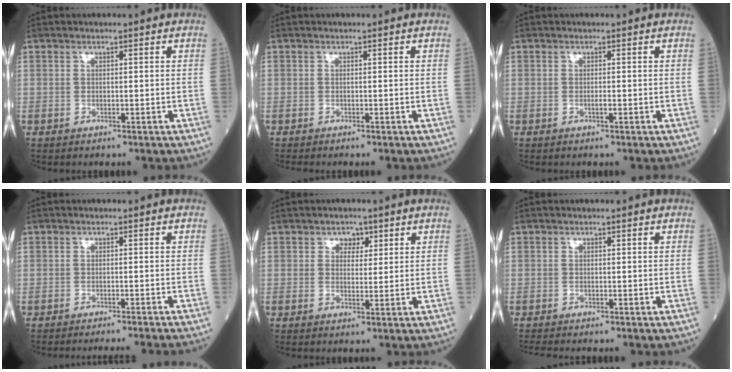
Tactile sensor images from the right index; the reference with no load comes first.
{"total": 0.5, "force": [-0.5, 0.0, 0.1], "torque": [-0.004, -0.001, -0.011]}
{"total": 0.6, "force": [-0.2, 0.0, 0.5], "torque": [-0.011, 0.001, -0.003]}
{"total": 6.6, "force": [-6.0, -1.6, 2.1], "torque": [-0.008, -0.018, -0.076]}
{"total": 2.5, "force": [1.3, 1.8, 1.1], "torque": [-0.009, 0.001, 0.016]}
{"total": 1.5, "force": [-1.5, -0.1, 0.5], "torque": [-0.015, -0.007, -0.025]}